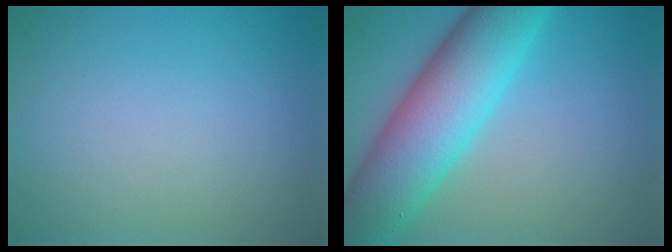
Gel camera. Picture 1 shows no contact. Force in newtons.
{"total": 10.2, "press": 10.2, "slide": 0.2}